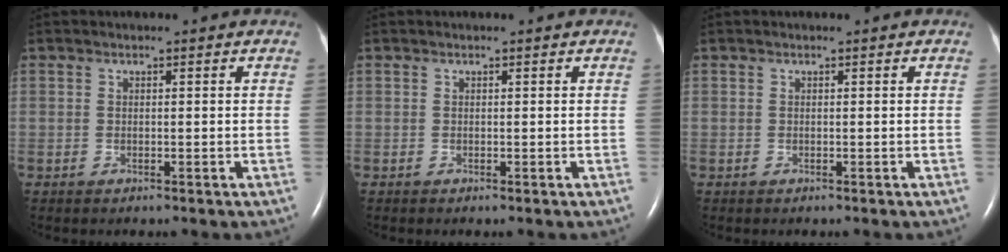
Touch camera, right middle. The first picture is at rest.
{"total": 0.0}
{"total": 0.0}